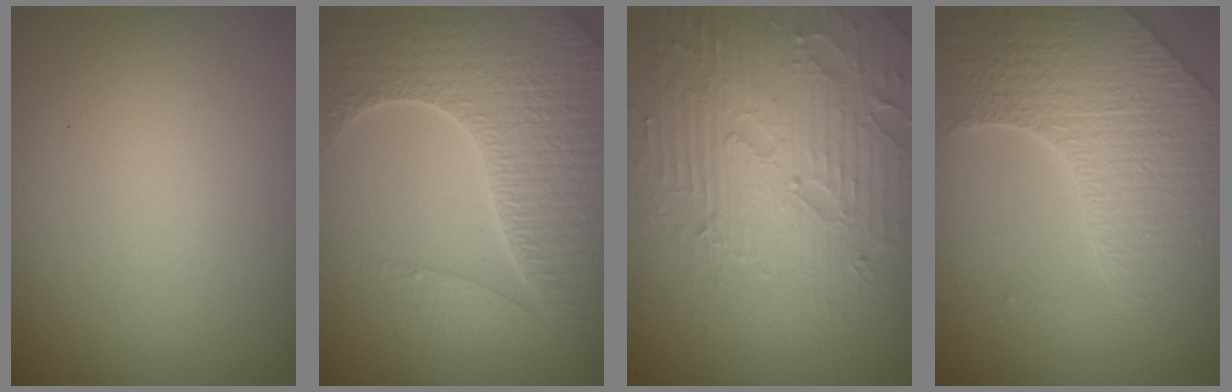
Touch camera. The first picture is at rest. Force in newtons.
{"total": 7.5, "press": 5.6, "slide": 5.0}
{"total": 6.7, "press": 5.5, "slide": 3.8}
{"total": 7.5, "press": 5.7, "slide": 4.9}